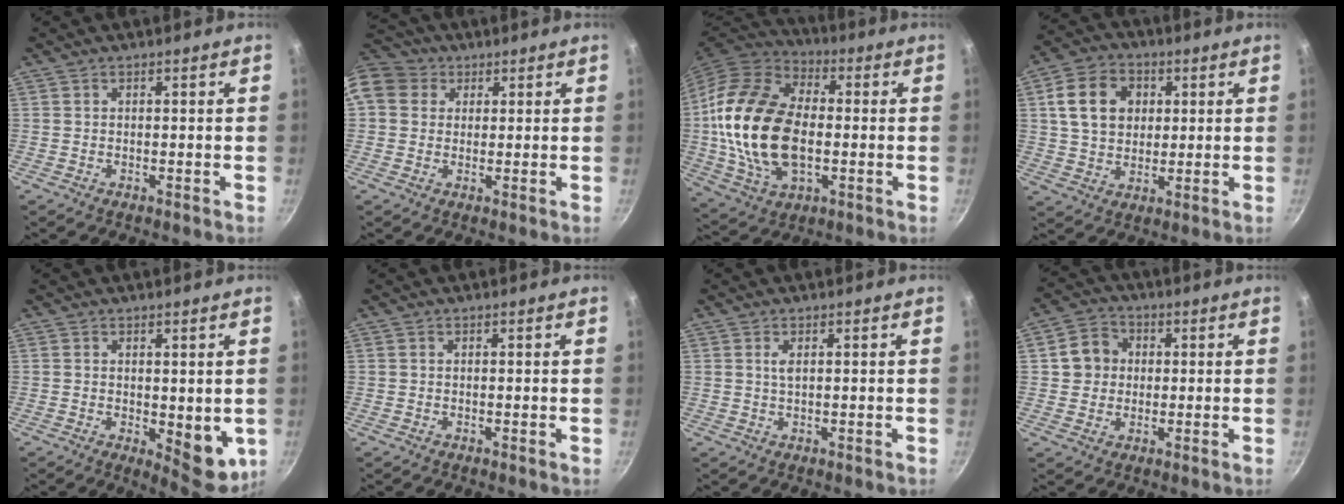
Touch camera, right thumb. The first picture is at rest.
{"total": 11.8, "force": [3.4, 10.1, 5.2], "torque": [-0.099, 0.026, 0.049]}
{"total": 23.2, "force": [-0.9, 14.5, 18.1], "torque": [-0.335, 0.016, -0.019]}
{"total": 12.0, "force": [3.0, 9.3, 7.0], "torque": [-0.105, 0.006, 0.044]}
{"total": 7.8, "force": [-0.3, 3.7, 6.9], "torque": [-0.063, -0.014, 0.005]}
{"total": 0.0}
{"total": 1.4, "force": [0.5, 0.5, 1.2], "torque": [-0.026, -0.001, 0.011]}
{"total": 6.9, "force": [1.0, 6.3, 2.8], "torque": [-0.013, 0.010, 0.006]}